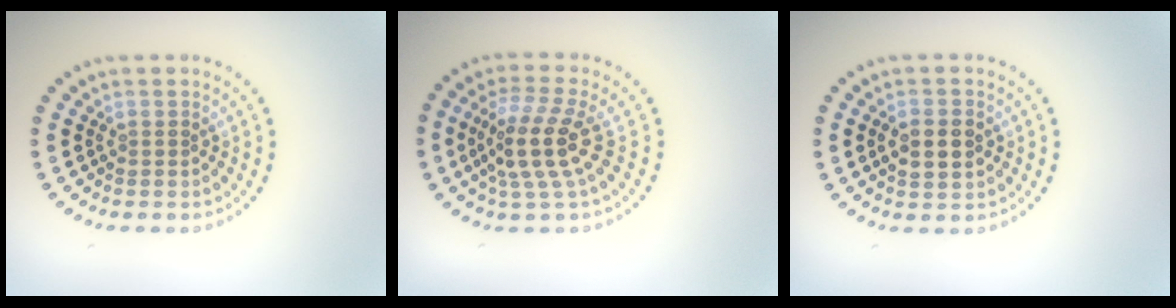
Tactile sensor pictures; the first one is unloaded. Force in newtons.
{"total": 4.4, "press": 3.7, "slide": 2.3}
{"total": 3.5, "press": 3.5, "slide": 0.4}